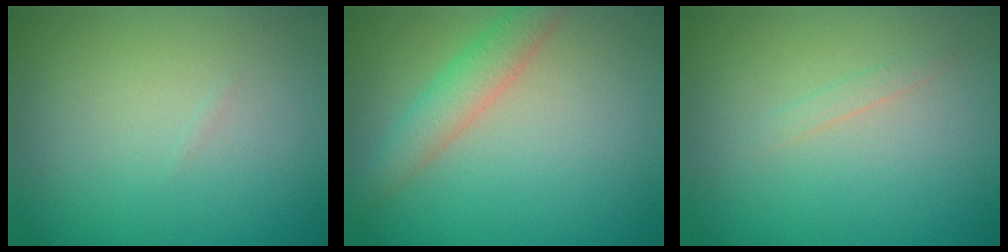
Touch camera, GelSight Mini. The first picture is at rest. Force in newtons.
{"total": 2.9, "press": 2.9, "slide": 0.1}
{"total": 0.6, "press": 0.6, "slide": 0.0}